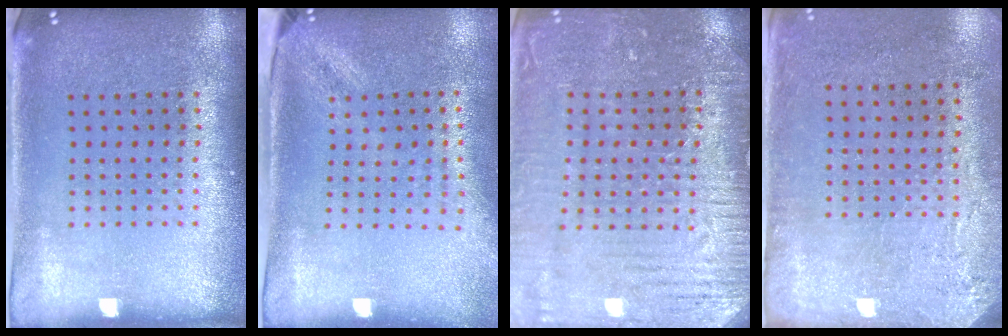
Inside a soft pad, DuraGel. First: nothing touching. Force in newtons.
{"total": 1.9, "press": 1.5, "slide": 1.2}
{"total": 3.3, "press": 3.3, "slide": 0.4}
{"total": 2.9, "press": 2.4, "slide": 1.6}